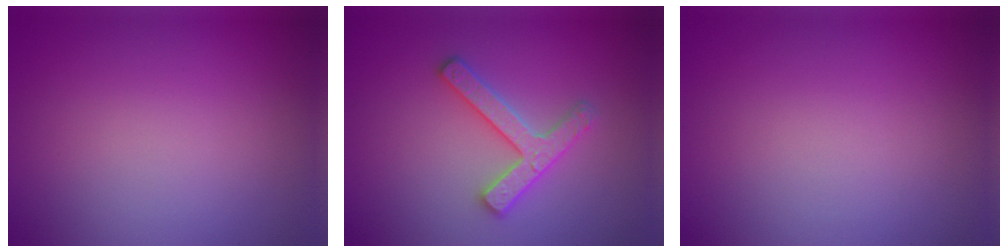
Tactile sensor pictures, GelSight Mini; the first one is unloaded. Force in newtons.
{"total": 2.8, "press": 2.8, "slide": 0.6}
{"total": 0.0}